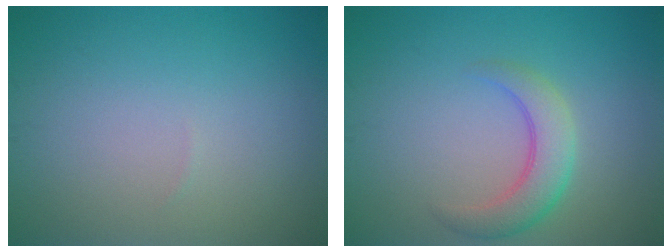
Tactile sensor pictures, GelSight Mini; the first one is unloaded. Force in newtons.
{"total": 3.6, "press": 3.6, "slide": 0.1}